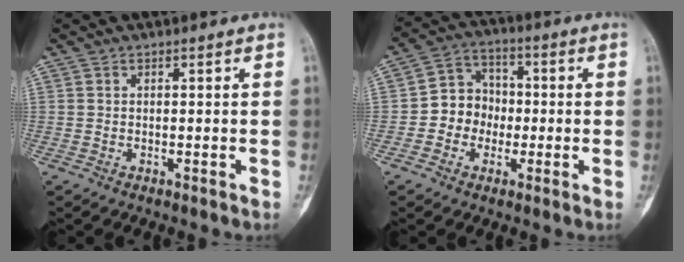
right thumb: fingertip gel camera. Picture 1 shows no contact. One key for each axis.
{"total": 8.4, "fx": -1.5, "fy": 7.5, "fz": 3.4, "tx": -0.015, "ty": 0.031, "tz": -0.038}